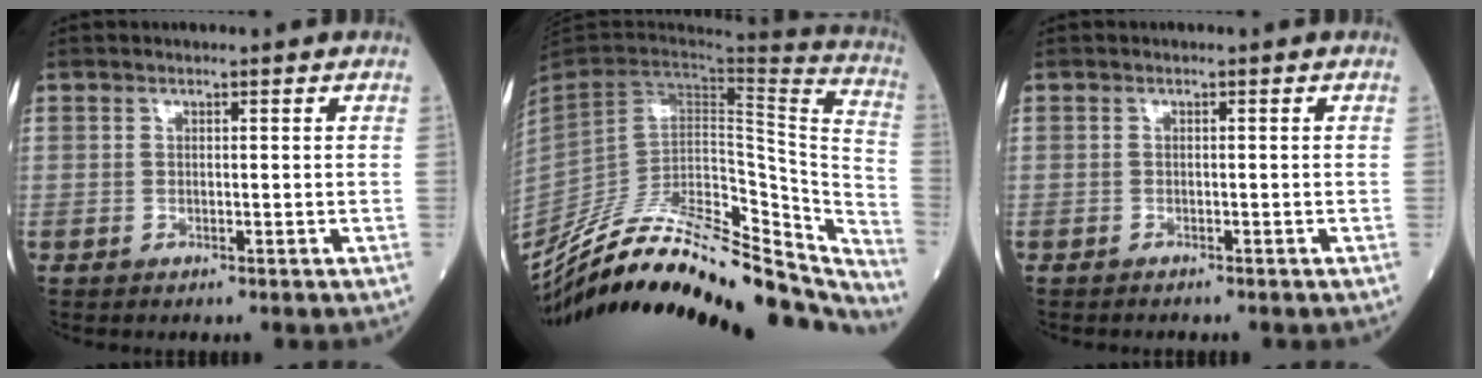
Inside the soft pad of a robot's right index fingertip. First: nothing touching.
{"total": 41.4, "force": [-36.4, 9.4, 17.2], "torque": [-0.233, -0.056, -0.514]}
{"total": 0.6, "force": [-0.6, 0.0, 0.0], "torque": [-0.007, -0.001, -0.011]}